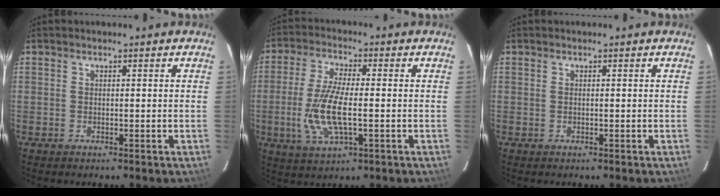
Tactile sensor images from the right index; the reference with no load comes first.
{"total": 10.5, "force": [-1.9, 3.3, 9.8], "torque": [-0.205, -0.008, -0.037]}
{"total": 0.0}